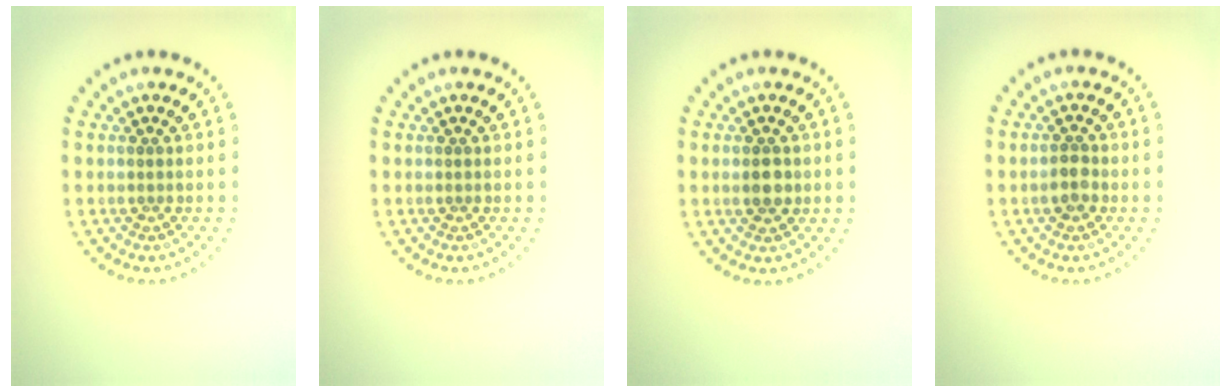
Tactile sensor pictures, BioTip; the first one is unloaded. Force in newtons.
{"total": 0.0}
{"total": 2.0, "press": 2.0, "slide": 0.1}
{"total": 1.7, "press": 1.7, "slide": 0.3}